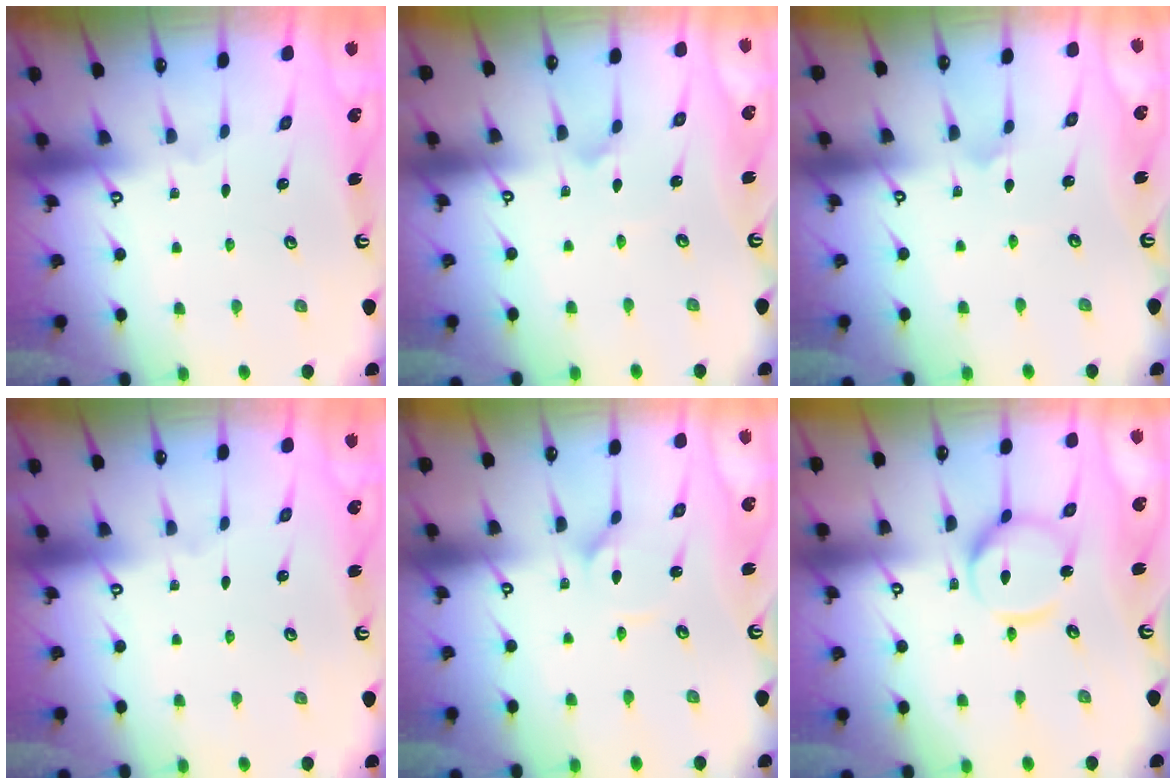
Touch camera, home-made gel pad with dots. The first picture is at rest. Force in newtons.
{"total": 2.3, "press": 2.3, "slide": 0.2}
{"total": 2.3, "press": 2.3, "slide": 0.2}
{"total": 0.0}
{"total": 2.9, "press": 2.9, "slide": 0.2}
{"total": 12.4, "press": 12.4, "slide": 1.1}